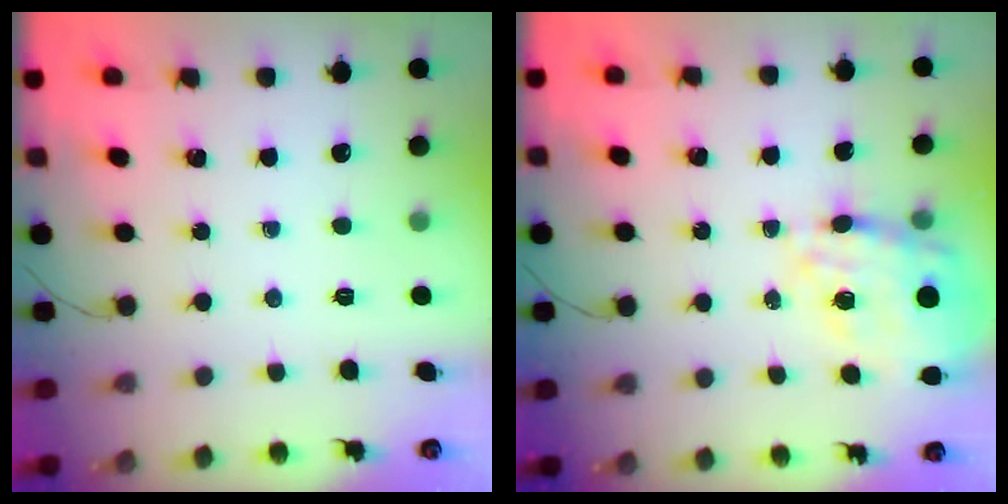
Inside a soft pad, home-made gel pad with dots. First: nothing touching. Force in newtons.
{"total": 16.6, "press": 16.3, "slide": 3.3}